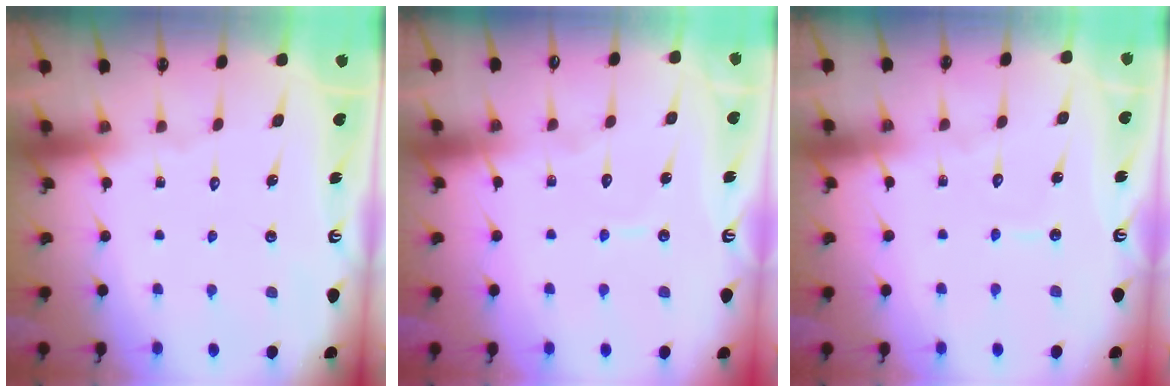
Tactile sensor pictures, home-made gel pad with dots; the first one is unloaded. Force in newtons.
{"total": 4.3, "press": 4.3, "slide": 0.2}
{"total": 2.6, "press": 2.6, "slide": 0.3}